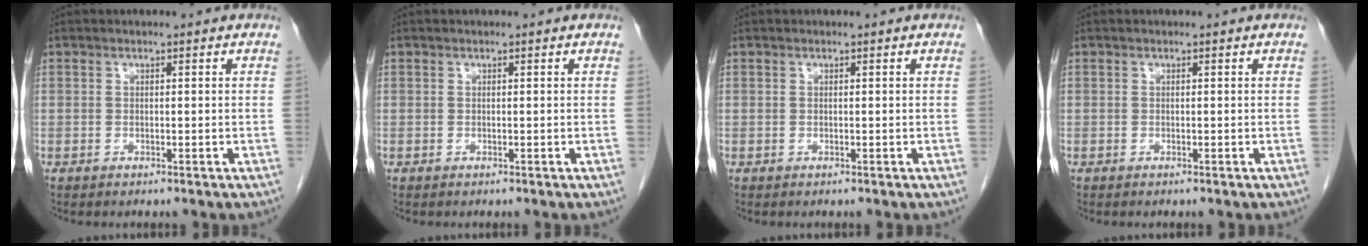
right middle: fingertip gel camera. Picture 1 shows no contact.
{"total": 0.0}
{"total": 0.0}
{"total": 0.0}